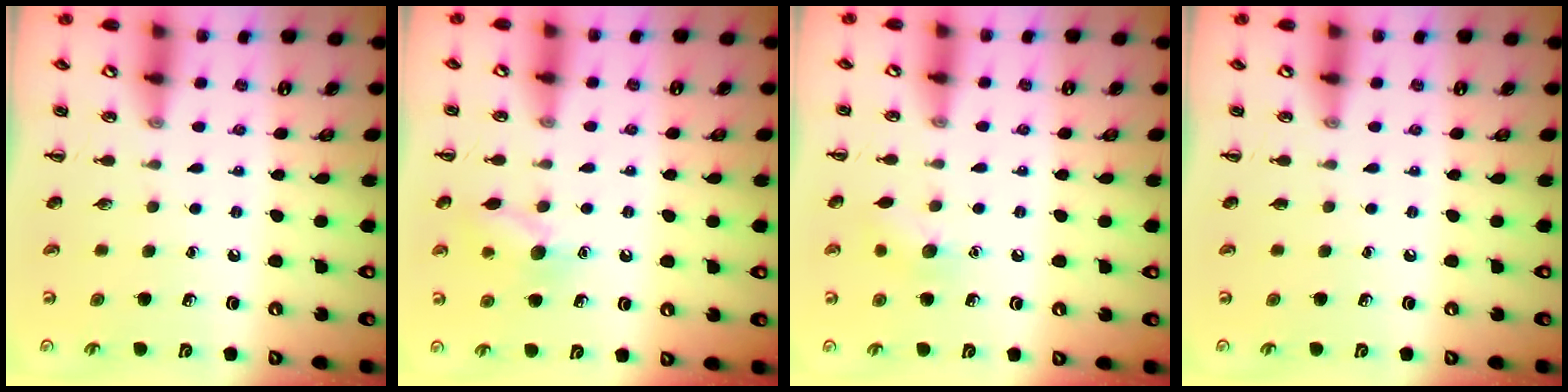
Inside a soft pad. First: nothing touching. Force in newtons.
{"total": 9.4, "press": 9.3, "slide": 1.5}
{"total": 7.0, "press": 6.8, "slide": 1.8}
{"total": 0.0}